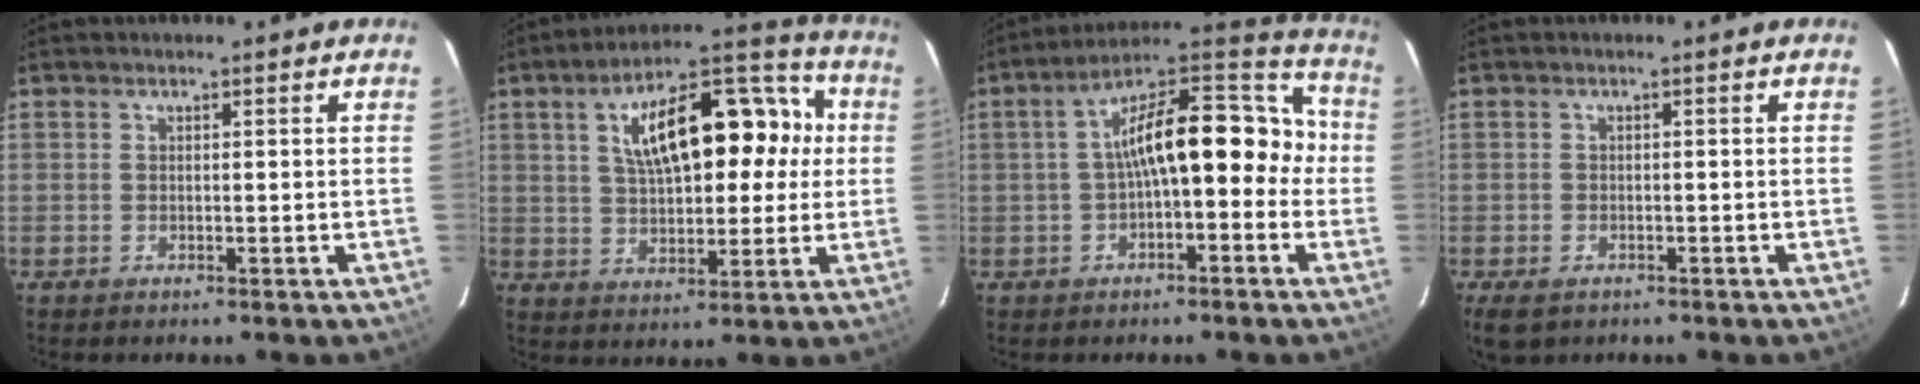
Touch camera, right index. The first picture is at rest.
{"total": 18.6, "force": [3.9, 9.2, 15.8], "torque": [-0.275, 0.049, 0.065]}
{"total": 15.6, "force": [-1.5, 7.0, 13.9], "torque": [-0.219, 0.051, -0.030]}
{"total": 4.7, "force": [-3.0, 2.6, 2.4], "torque": [-0.055, -0.016, -0.051]}